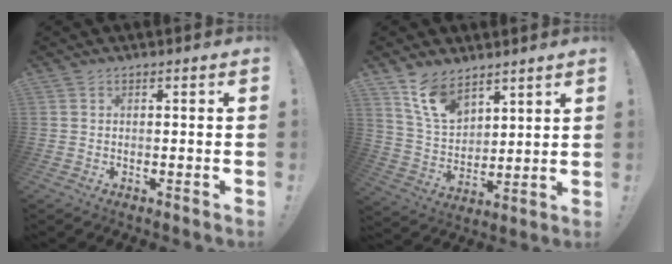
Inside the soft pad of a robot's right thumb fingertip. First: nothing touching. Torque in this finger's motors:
{"motor_torque": [1.73, 1.45, 0.10, -0.11, 0.05]}